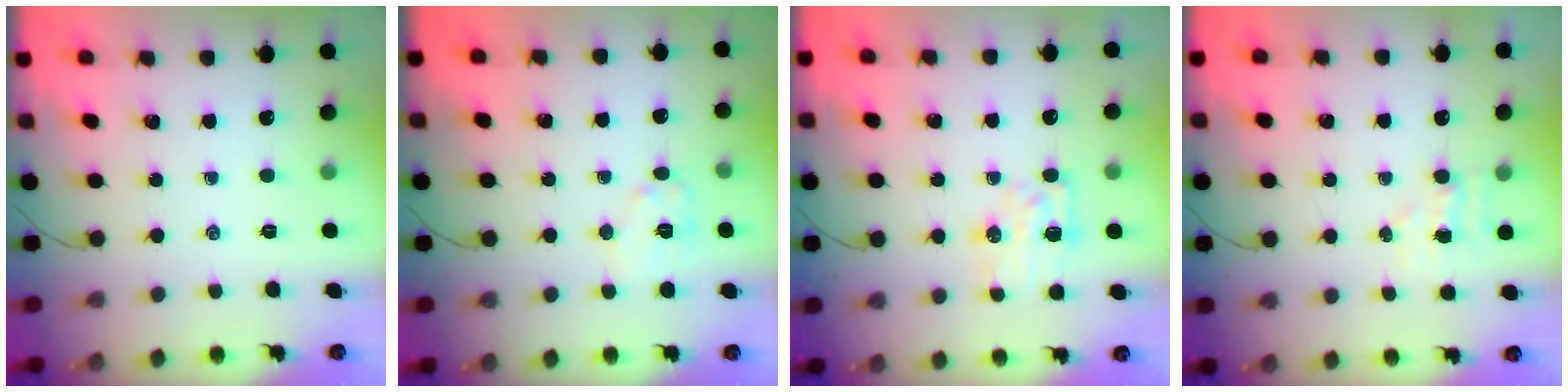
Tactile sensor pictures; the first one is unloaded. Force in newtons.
{"total": 6.9, "press": 6.9, "slide": 0.2}
{"total": 5.8, "press": 5.8, "slide": 0.5}
{"total": 3.4, "press": 3.2, "slide": 1.0}